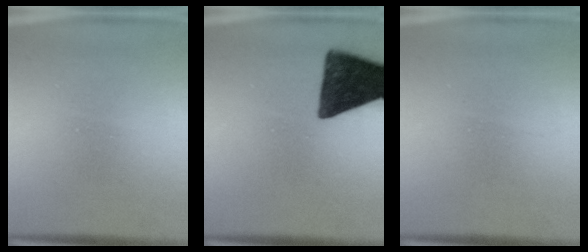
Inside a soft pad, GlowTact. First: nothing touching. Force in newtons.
{"total": 13.0}
{"total": 1.4}